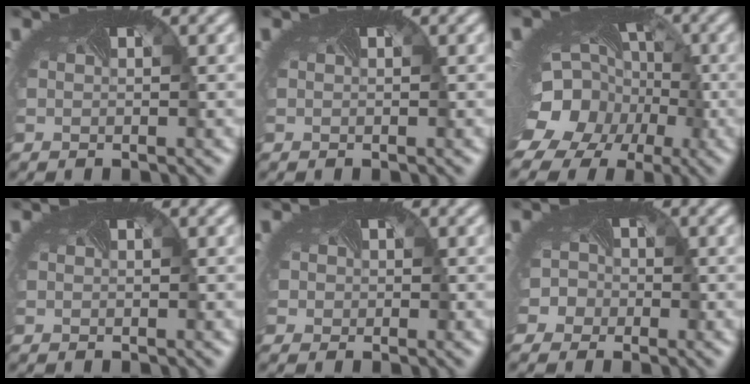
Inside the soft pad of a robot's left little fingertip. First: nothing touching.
{"total": 0.0}
{"total": 17.8, "force": [-6.7, 13.9, 8.9], "torque": [-0.187, -0.063, -0.099]}
{"total": 0.0}
{"total": 1.9, "force": [0.1, 1.8, 0.6], "torque": [-0.012, 0.003, 0.000]}
{"total": 4.5, "force": [-2.8, 3.4, 0.7], "torque": [0.002, -0.003, -0.046]}